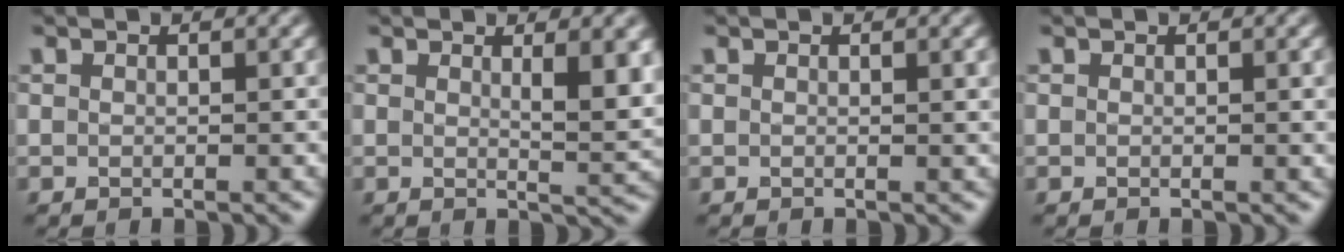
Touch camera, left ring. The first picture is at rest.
{"total": 3.9, "force": [1.3, 1.0, 3.6], "torque": [-0.046, -0.007, 0.024]}
{"total": 0.8, "force": [0.3, 0.2, 0.6], "torque": [-0.005, 0.002, 0.005]}
{"total": 0.6, "force": [0.1, 0.1, 0.6], "torque": [-0.004, 0.001, 0.001]}